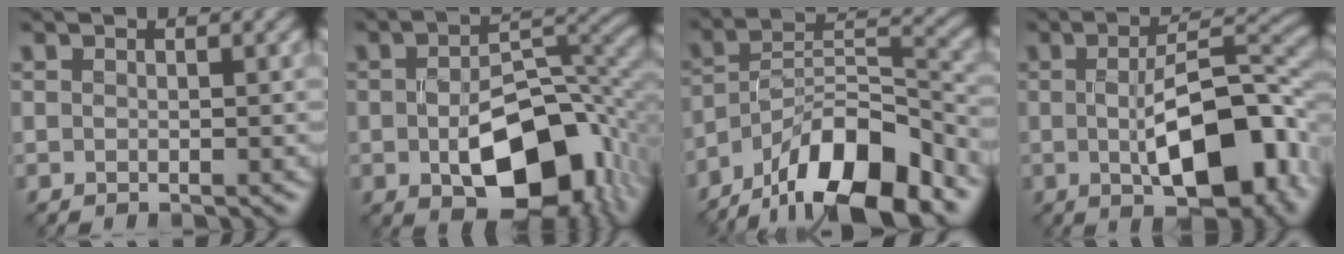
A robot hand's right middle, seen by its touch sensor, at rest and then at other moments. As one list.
[{"total": 11.8, "force": [-3.4, 6.4, 9.2], "torque": [-0.148, -0.018, -0.043]}, {"total": 12.7, "force": [-8.8, 4.2, 8.2], "torque": [-0.132, 0.016, -0.173]}, {"total": 10.6, "force": [-1.9, 3.9, 9.6], "torque": [-0.137, -0.001, -0.027]}]